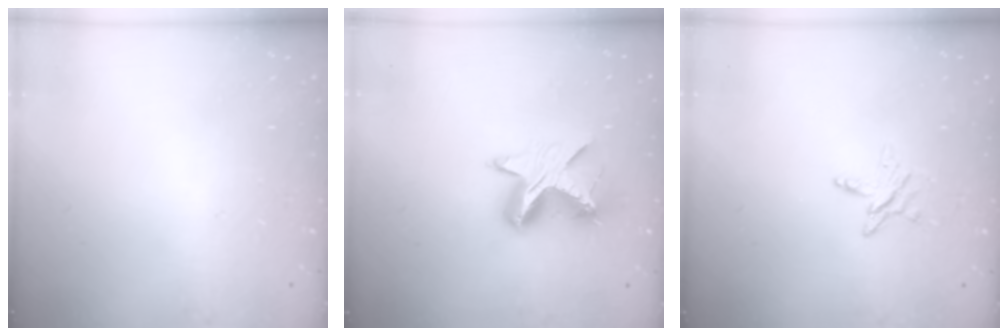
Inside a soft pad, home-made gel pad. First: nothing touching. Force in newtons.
{"total": 11.3, "press": 11.3, "slide": 0.5}
{"total": 3.8, "press": 3.8, "slide": 0.3}